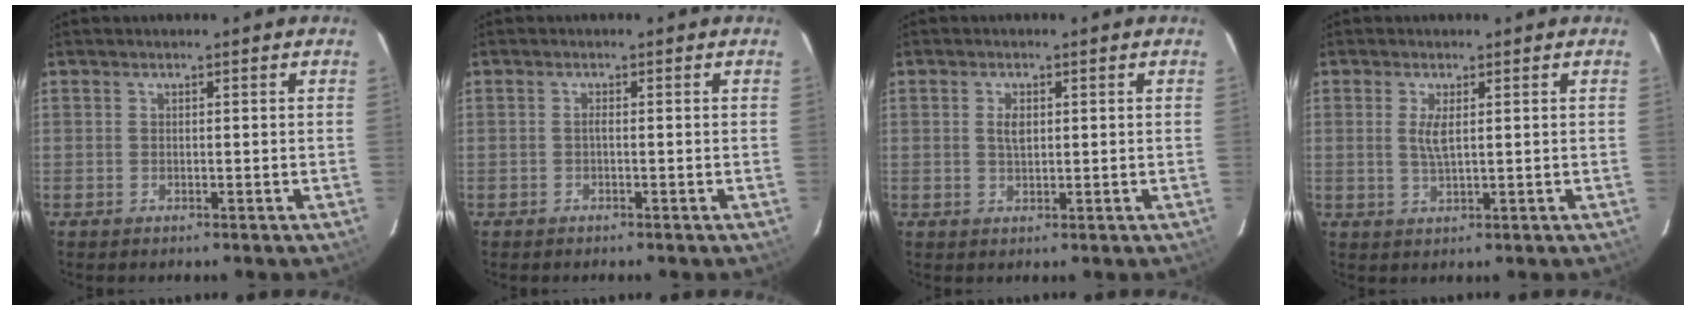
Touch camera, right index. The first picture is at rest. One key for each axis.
{"total": 0.6, "fx": -0.2, "fy": -0.1, "fz": 0.5, "tx": -0.008, "ty": 0.004, "tz": -0.006}
{"total": 2.5, "fx": 0.5, "fy": 1.3, "fz": 2.0, "tx": -0.036, "ty": 0.002, "tz": 0.010}
{"total": 3.1, "fx": 0.7, "fy": 0.7, "fz": 2.9, "tx": -0.058, "ty": -0.004, "tz": 0.013}